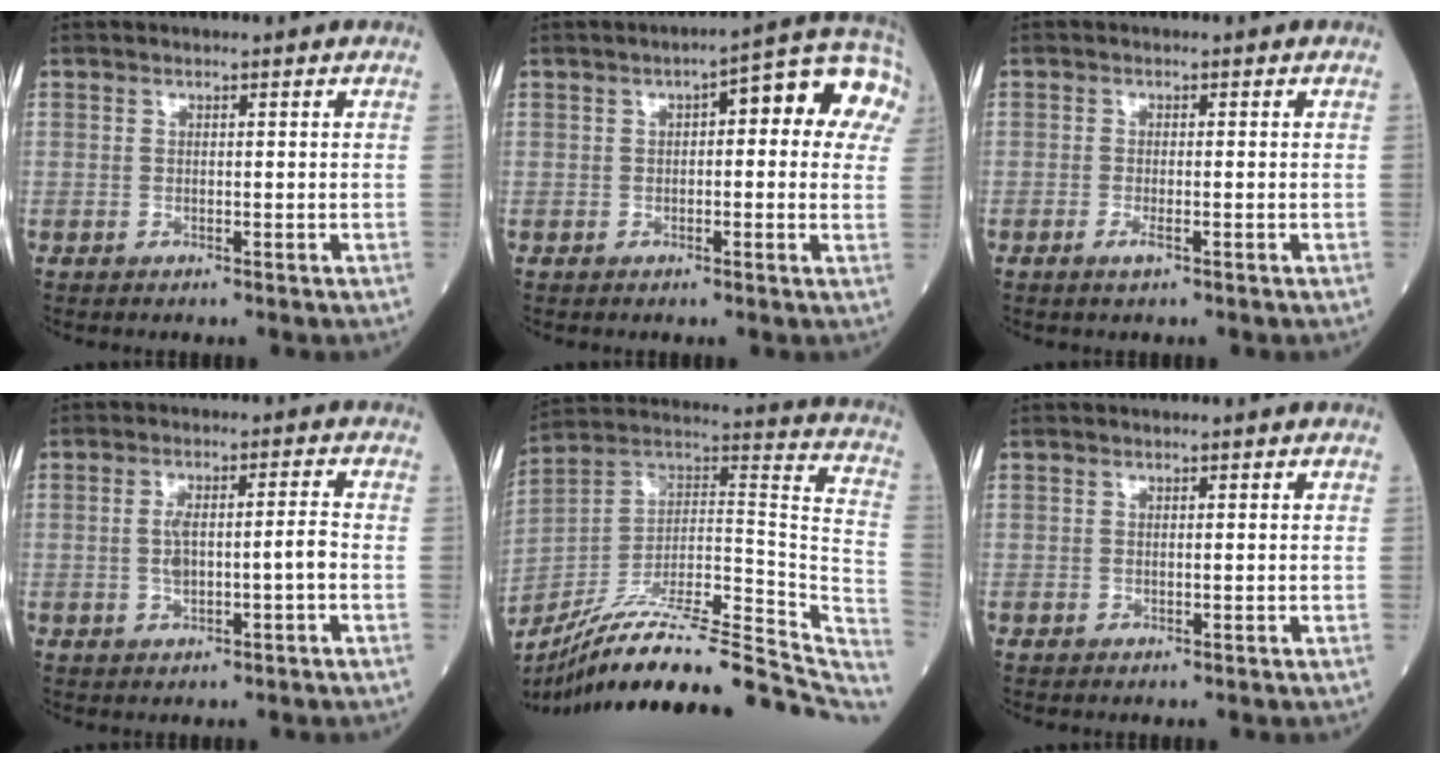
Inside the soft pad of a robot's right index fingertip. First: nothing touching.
{"total": 11.9, "force": [3.3, 3.4, 10.9], "torque": [-0.124, 0.045, 0.030]}
{"total": 1.5, "force": [-0.8, 0.2, 1.2], "torque": [-0.025, -0.002, -0.015]}
{"total": 5.3, "force": [-0.8, 1.0, 5.1], "torque": [-0.104, 0.010, -0.012]}
{"total": 30.1, "force": [-24.8, 5.6, 16.1], "torque": [-0.196, 0.011, -0.369]}
{"total": 0.0}